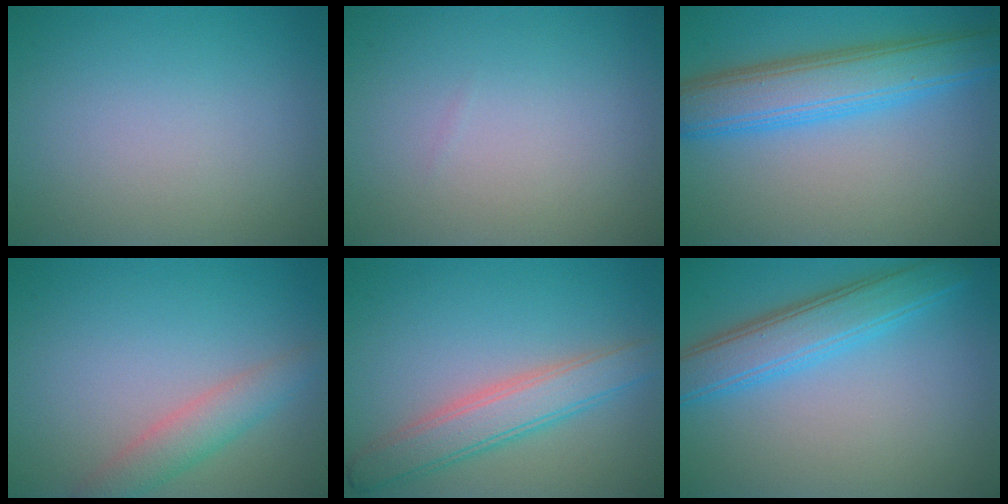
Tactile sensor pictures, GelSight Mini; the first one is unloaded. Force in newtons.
{"total": 0.0}
{"total": 6.7, "press": 6.7, "slide": 0.2}
{"total": 2.9, "press": 2.9, "slide": 0.2}
{"total": 4.5, "press": 4.5, "slide": 0.1}
{"total": 5.0, "press": 5.0, "slide": 0.1}